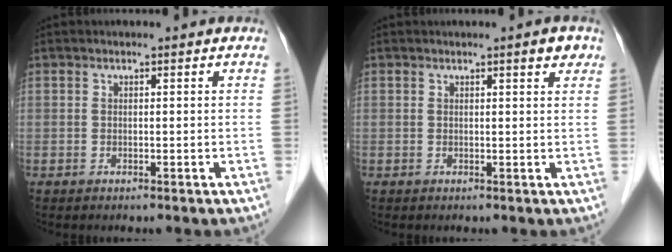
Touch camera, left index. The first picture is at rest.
{"total": 1.8, "force": [1.2, 0.3, 1.2], "torque": [-0.014, -0.004, 0.015]}